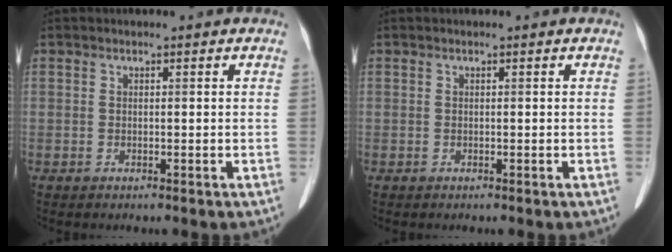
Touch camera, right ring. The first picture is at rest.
{"total": 0.0}